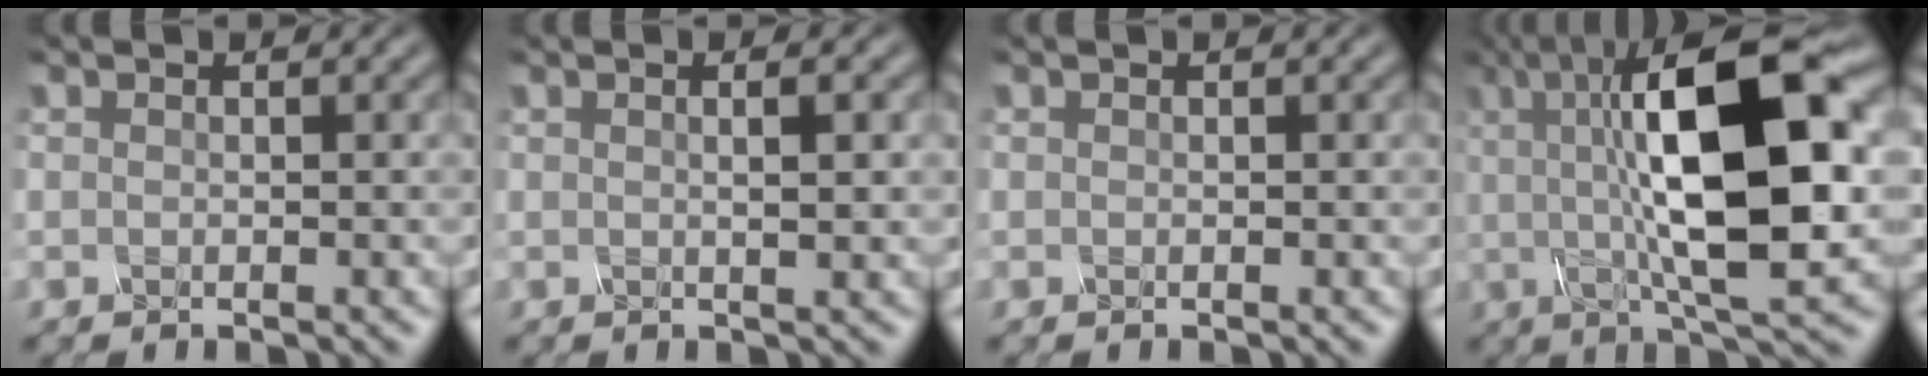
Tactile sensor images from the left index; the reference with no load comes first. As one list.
[{"total": 2.6, "force": [0.7, 0.8, 2.3], "torque": [-0.017, 0.005, -0.004]}, {"total": 0.0}, {"total": 14.1, "force": [2.1, 4.4, 13.3], "torque": [-0.204, 0.008, 0.028]}]